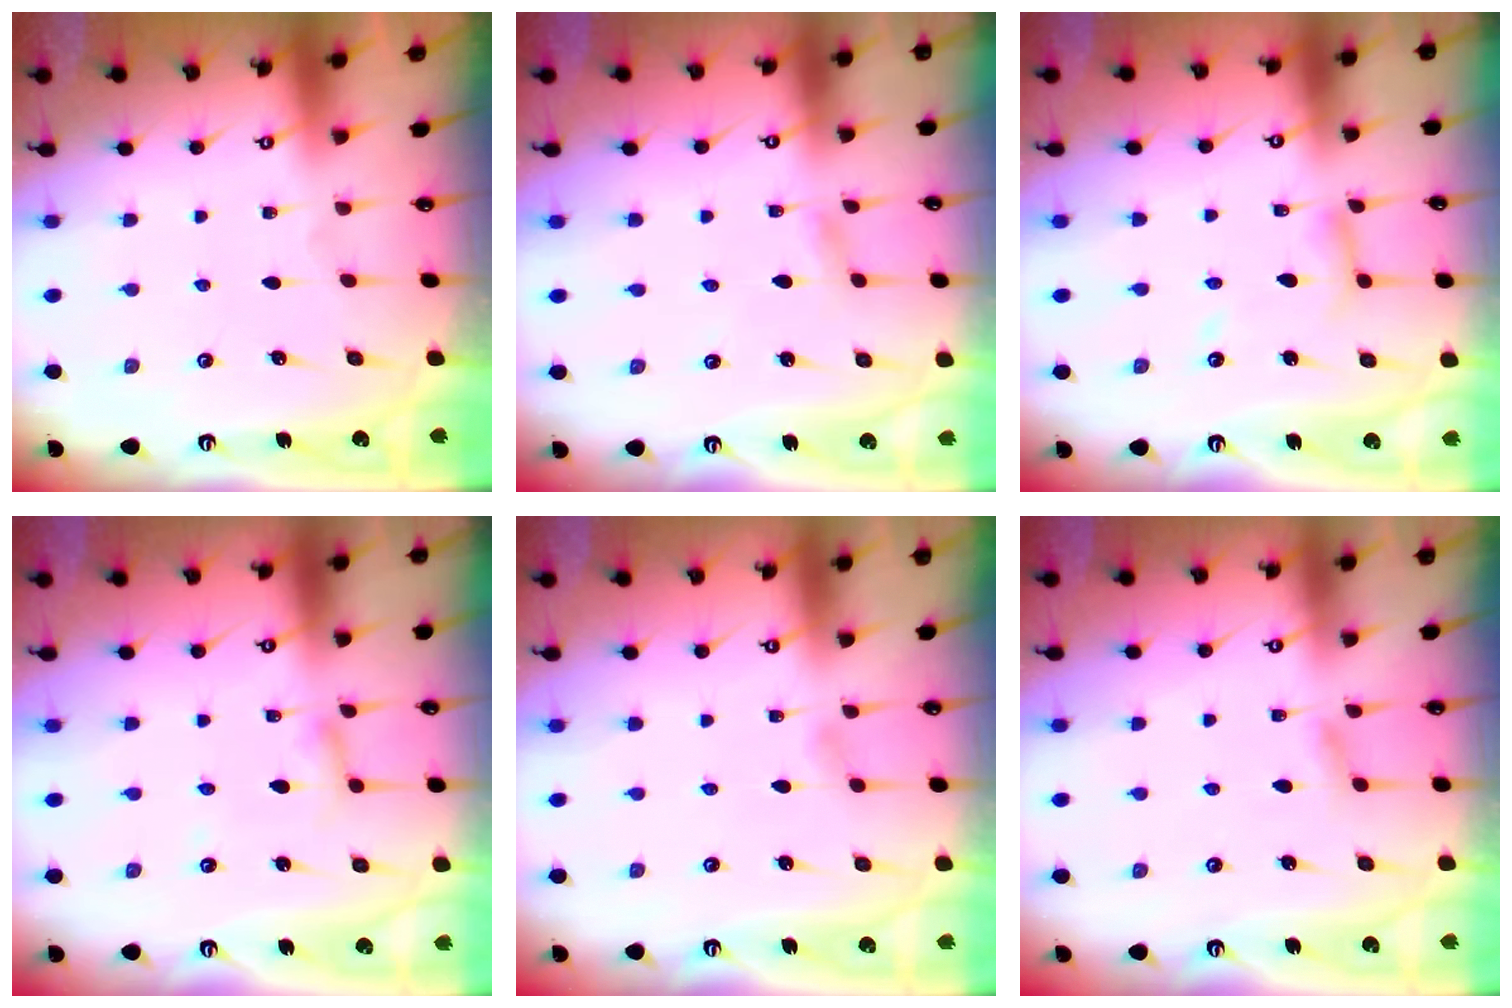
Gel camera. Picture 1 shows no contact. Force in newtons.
{"total": 1.9, "press": 1.9, "slide": 0.2}
{"total": 9.0, "press": 8.9, "slide": 0.7}
{"total": 3.8, "press": 3.8, "slide": 0.2}
{"total": 2.3, "press": 2.3, "slide": 0.3}
{"total": 4.6, "press": 4.5, "slide": 0.6}